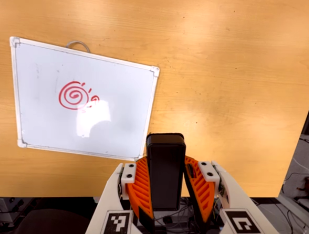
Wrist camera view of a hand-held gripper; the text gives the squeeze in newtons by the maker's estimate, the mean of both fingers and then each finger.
{"total": 6.8, "left": 6.0, "right": 7.5}